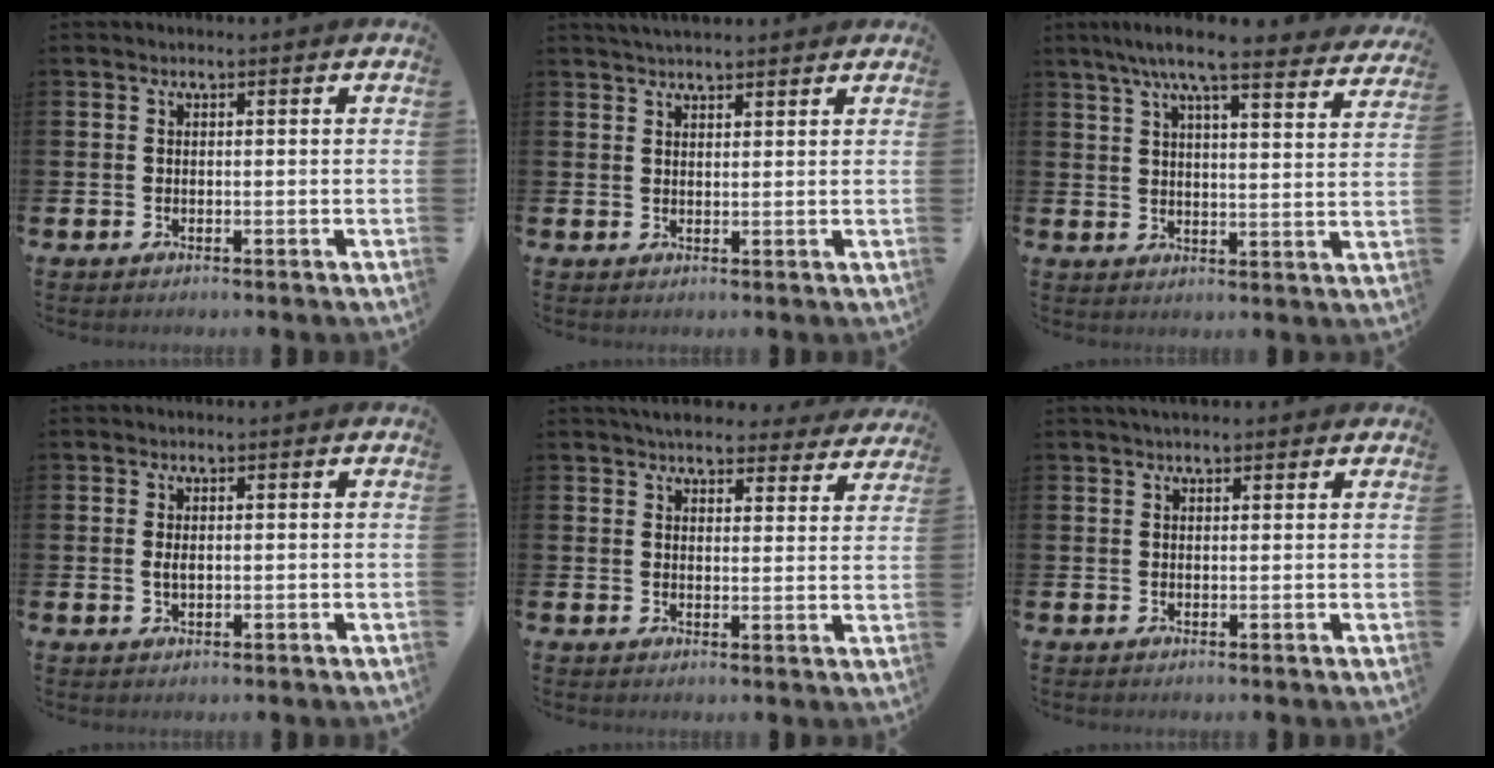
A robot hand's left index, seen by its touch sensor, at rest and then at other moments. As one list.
[{"total": 2.9, "force": [2.8, 0.5, 0.6], "torque": [-0.015, -0.005, 0.051]}, {"total": 8.0, "force": [7.3, 0.5, 3.4], "torque": [-0.077, -0.036, 0.126]}, {"total": 1.0, "force": [0.2, 0.5, 0.8], "torque": [-0.005, 0.000, -0.001]}, {"total": 5.4, "force": [5.1, 1.4, 0.9], "torque": [-0.019, -0.029, 0.089]}, {"total": 1.9, "force": [1.7, 0.6, 0.7], "torque": [-0.006, 0.001, 0.029]}]